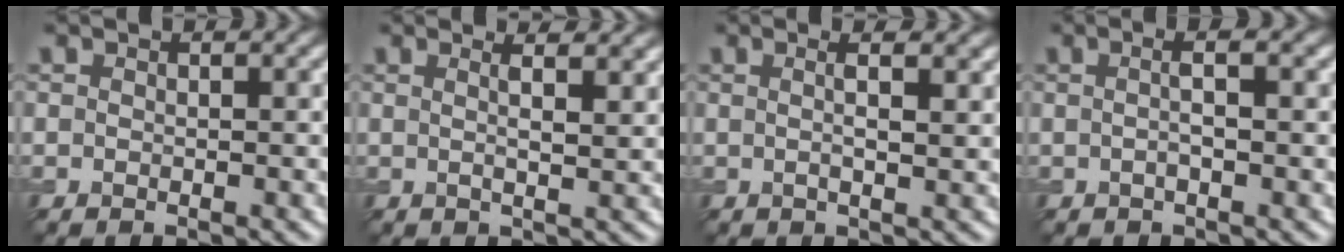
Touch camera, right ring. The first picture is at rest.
{"total": 3.9, "force": [2.1, 1.4, 3.0], "torque": [-0.036, 0.027, 0.013]}
{"total": 2.7, "force": [1.3, 0.9, 2.2], "torque": [-0.034, 0.015, 0.007]}
{"total": 1.2, "force": [0.3, 0.1, 1.2], "torque": [-0.031, 0.003, 0.010]}